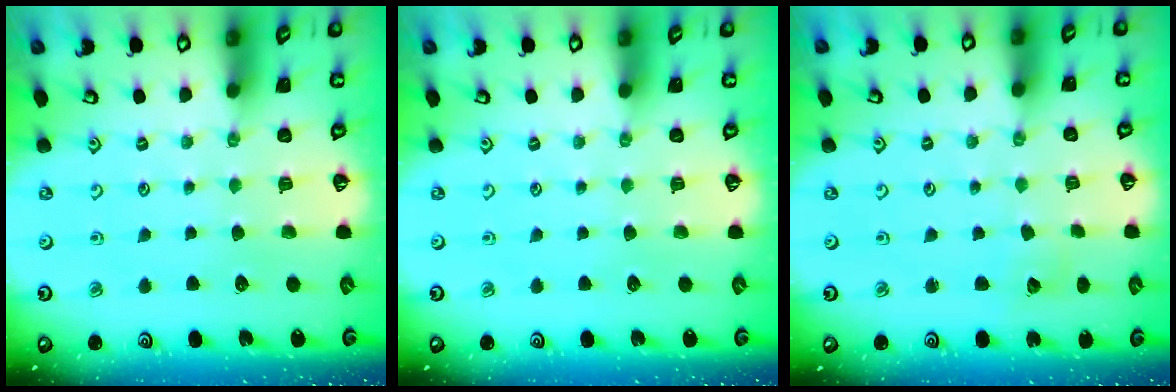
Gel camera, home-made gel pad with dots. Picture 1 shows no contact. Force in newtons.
{"total": 0.0}
{"total": 3.4, "press": 3.4, "slide": 0.3}